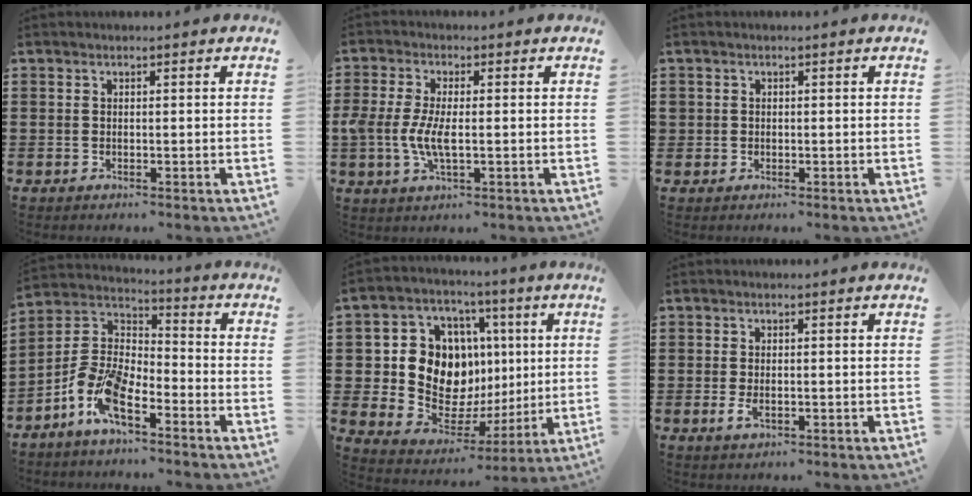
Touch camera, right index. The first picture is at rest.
{"total": 5.8, "force": [-0.9, 2.2, 5.3], "torque": [-0.120, -0.005, -0.023]}
{"total": 0.9, "force": [0.0, 0.9, 0.0], "torque": [-0.003, 0.004, -0.002]}
{"total": 10.1, "force": [-6.6, 3.4, 6.9], "torque": [-0.168, -0.006, -0.131]}
{"total": 12.9, "force": [2.2, 10.8, 6.7], "torque": [-0.139, -0.015, 0.050]}
{"total": 1.5, "force": [-0.3, 0.8, 1.3], "torque": [-0.024, 0.000, -0.006]}